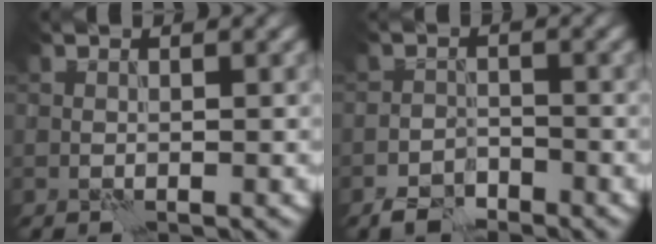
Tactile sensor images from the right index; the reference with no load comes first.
{"total": 2.5, "force": [-2.2, 1.0, 0.8], "torque": [-0.011, 0.001, -0.045]}